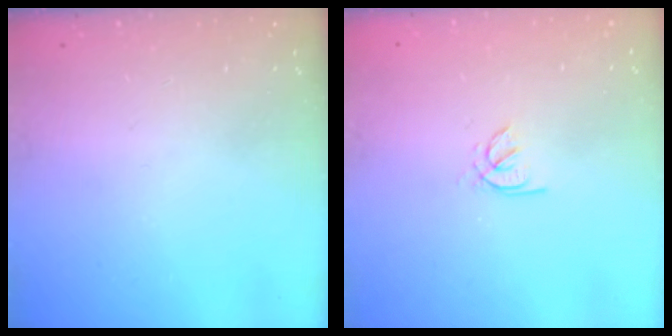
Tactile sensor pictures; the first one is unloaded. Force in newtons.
{"total": 1.8, "press": 1.8, "slide": 0.5}